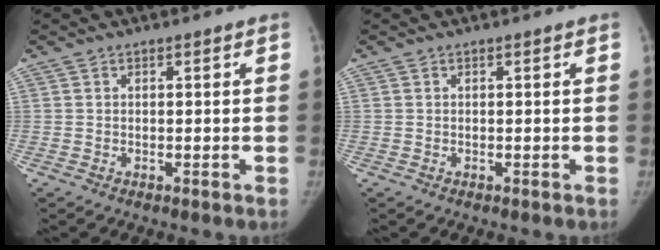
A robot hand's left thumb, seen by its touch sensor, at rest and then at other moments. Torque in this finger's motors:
{"motor_torque": [0.01, 0.01, 0.28, -0.19, 0.00]}